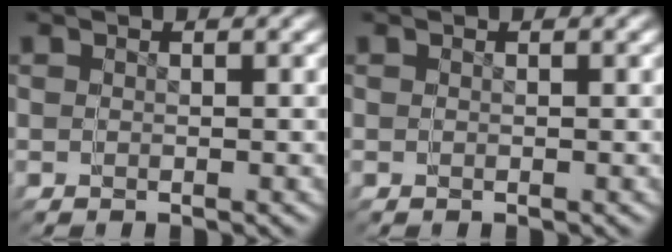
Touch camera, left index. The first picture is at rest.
{"total": 0.0}